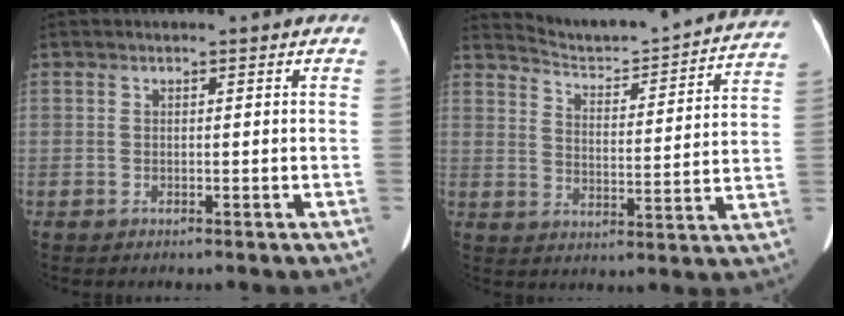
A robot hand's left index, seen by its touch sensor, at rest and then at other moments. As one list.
[{"total": 20.0, "force": [19.2, 1.3, 5.2], "torque": [-0.078, -0.051, 0.243]}]